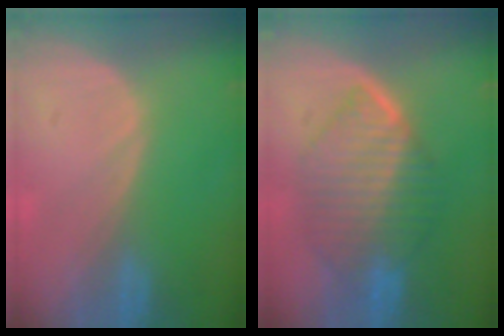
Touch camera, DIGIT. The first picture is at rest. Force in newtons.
{"total": 9.1, "press": 9.1, "slide": 0.5}